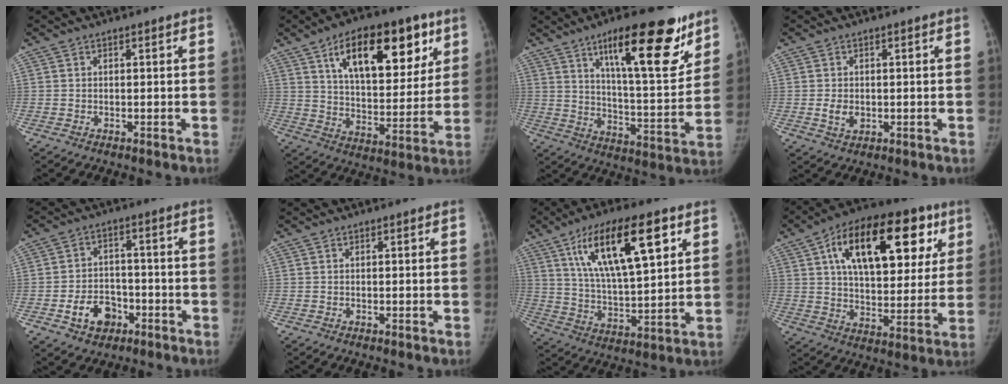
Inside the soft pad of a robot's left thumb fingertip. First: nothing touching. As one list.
[{"total": 22.1, "force": [10.8, 10.7, 16.0], "torque": [-0.196, -0.029, 0.175]}, {"total": 21.8, "force": [12.8, 6.4, 16.4], "torque": [-0.205, -0.062, 0.201]}, {"total": 3.0, "force": [-0.3, 2.2, 2.0], "torque": [-0.032, -0.002, 0.001]}, {"total": 8.0, "force": [-3.6, 6.0, 4.0], "torque": [-0.042, 0.027, -0.055]}, {"total": 0.0}, {"total": 20.0, "force": [8.9, 6.6, 16.6], "torque": [-0.261, -0.025, 0.157]}, {"total": 26.1, "force": [10.4, 13.6, 19.7], "torque": [-0.266, 0.008, 0.161]}]